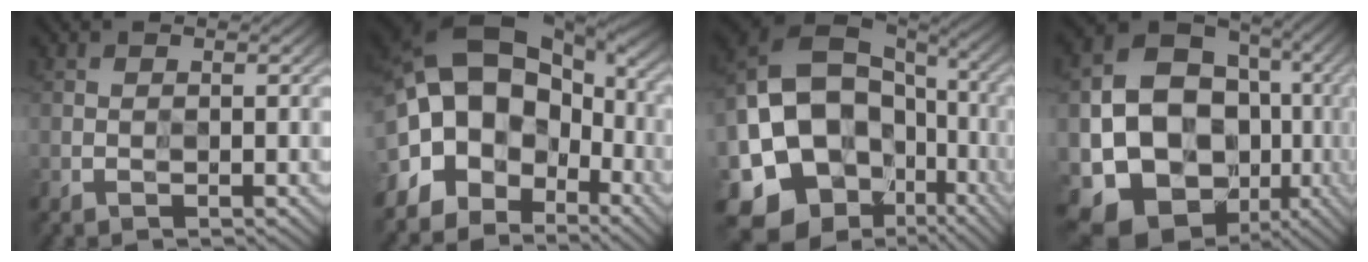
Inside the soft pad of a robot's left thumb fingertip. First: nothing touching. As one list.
[{"total": 16.9, "force": [-2.1, 12.7, 11.0], "torque": [-0.198, 0.011, -0.038]}, {"total": 19.4, "force": [-4.9, 17.0, 7.9], "torque": [-0.171, -0.004, -0.095]}, {"total": 17.2, "force": [-3.4, 14.4, 8.8], "torque": [-0.175, -0.045, -0.034]}]